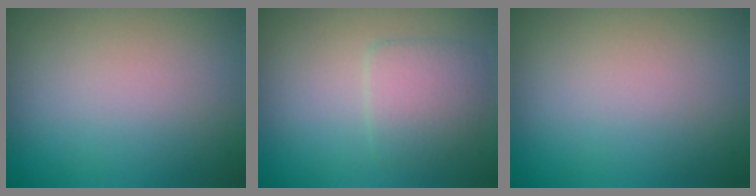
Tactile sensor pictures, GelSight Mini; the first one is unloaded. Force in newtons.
{"total": 2.5, "press": 2.5, "slide": 0.4}
{"total": 0.0}